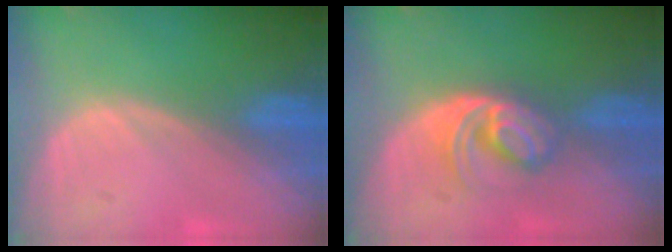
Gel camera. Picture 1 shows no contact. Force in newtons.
{"total": 6.2, "press": 5.2, "slide": 3.4}